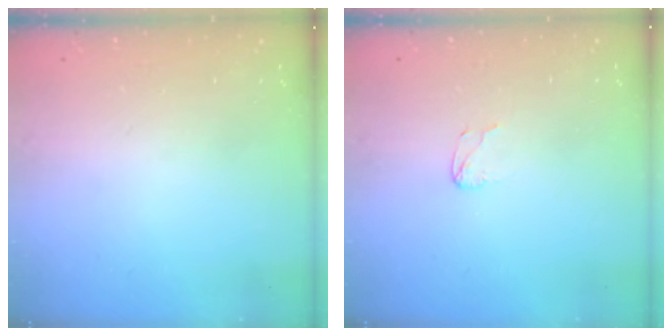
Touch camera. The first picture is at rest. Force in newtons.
{"total": 3.1, "press": 3.1, "slide": 0.3}